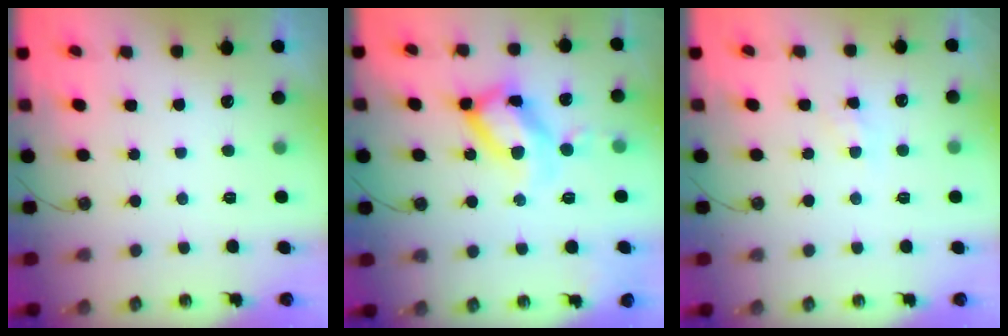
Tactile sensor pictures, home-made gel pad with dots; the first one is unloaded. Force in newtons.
{"total": 18.5, "press": 18.5, "slide": 1.3}
{"total": 5.3, "press": 5.3, "slide": 0.6}